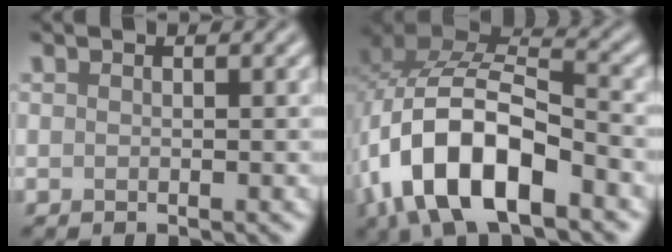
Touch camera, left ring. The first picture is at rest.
{"total": 12.5, "force": [-4.8, 6.2, 9.7], "torque": [-0.186, 0.004, -0.088]}